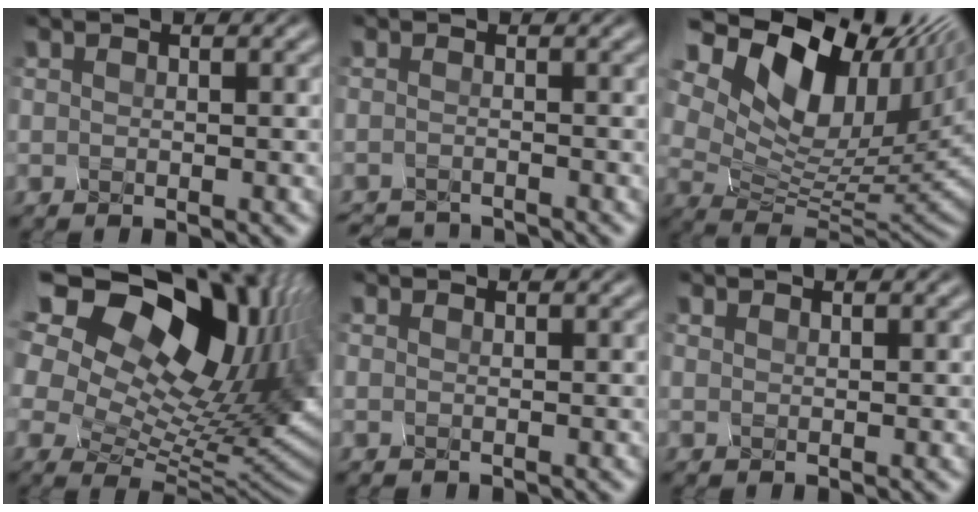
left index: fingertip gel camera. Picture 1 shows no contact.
{"total": 4.0, "force": [-4.0, -0.2, -0.5], "torque": [0.008, -0.012, -0.038]}
{"total": 13.9, "force": [7.7, 7.5, 8.8], "torque": [-0.195, 0.032, 0.153]}
{"total": 17.8, "force": [7.6, 10.0, 12.7], "torque": [-0.220, 0.033, 0.140]}
{"total": 0.7, "force": [0.2, -0.2, -0.6], "torque": [-0.001, 0.000, -0.002]}
{"total": 1.4, "force": [0.4, -0.7, -1.1], "torque": [0.008, 0.000, 0.010]}